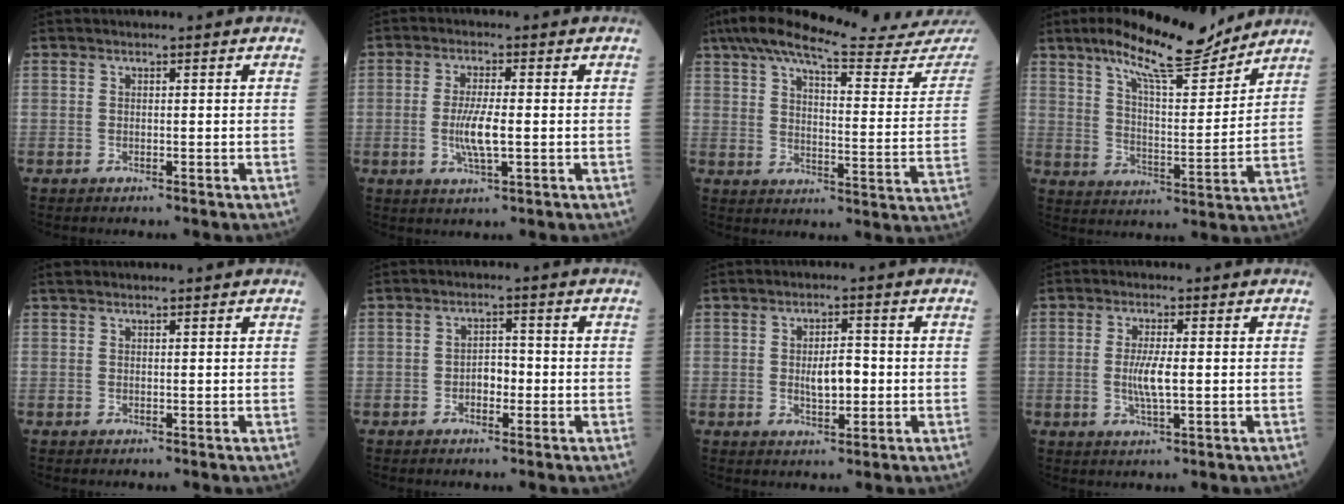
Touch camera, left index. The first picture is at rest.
{"total": 5.4, "force": [-0.8, 0.8, 5.2], "torque": [-0.110, -0.011, -0.015]}
{"total": 26.8, "force": [24.2, 1.2, 11.5], "torque": [-0.182, -0.068, 0.307]}
{"total": 13.4, "force": [11.1, 2.0, 7.3], "torque": [-0.122, -0.003, 0.180]}
{"total": 1.0, "force": [0.9, 0.3, 0.4], "torque": [-0.014, 0.014, 0.018]}
{"total": 2.8, "force": [-0.9, 1.5, 2.1], "torque": [-0.031, 0.007, -0.018]}
{"total": 4.5, "force": [-0.4, 1.8, 4.1], "torque": [-0.073, 0.001, -0.006]}
{"total": 4.3, "force": [-0.3, 0.6, 4.3], "torque": [-0.089, -0.009, -0.005]}